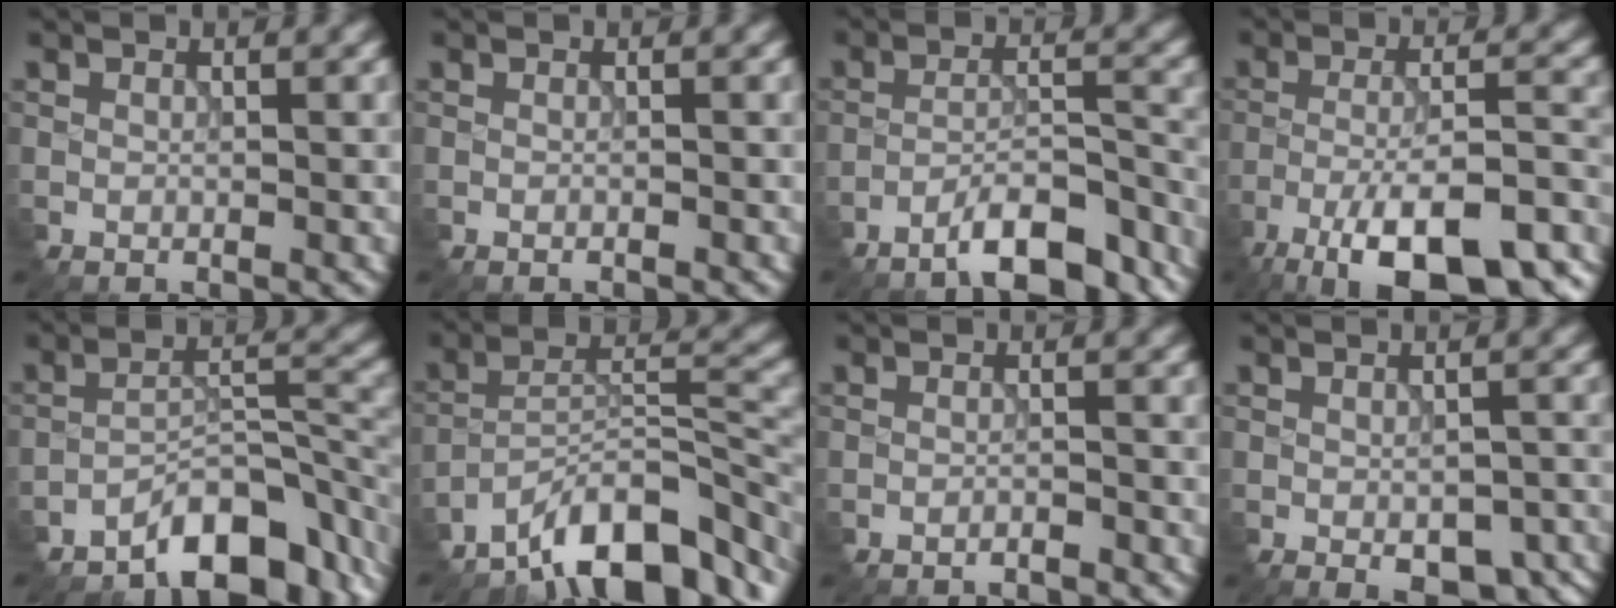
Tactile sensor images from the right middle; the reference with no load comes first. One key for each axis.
{"total": 0.0}
{"total": 7.7, "fx": -6.4, "fy": 1.7, "fz": 3.9, "tx": -0.058, "ty": 0.012, "tz": -0.102}
{"total": 13.3, "fx": -9.4, "fy": 3.9, "fz": 8.6, "tx": -0.153, "ty": -0.014, "tz": -0.145}
{"total": 8.0, "fx": -6.0, "fy": 2.7, "fz": 4.6, "tx": -0.057, "ty": 0.004, "tz": -0.101}
{"total": 10.6, "fx": -8.0, "fy": 3.2, "fz": 6.1, "tx": -0.092, "ty": 0.010, "tz": -0.152}
{"total": 1.6, "fx": -1.6, "fy": 0.1, "fz": 0.1, "tx": 0.006, "ty": 0.000, "tz": -0.030}
{"total": 5.6, "fx": -2.9, "fy": 2.8, "fz": 3.8, "tx": -0.049, "ty": -0.018, "tz": -0.026}